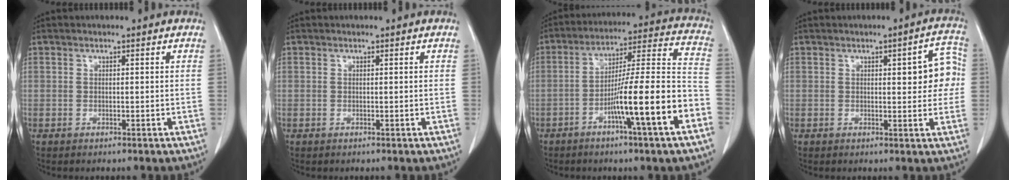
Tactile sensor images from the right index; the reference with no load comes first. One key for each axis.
{"total": 0.0}
{"total": 16.5, "fx": -6.8, "fy": -0.3, "fz": 15.1, "tx": -0.237, "ty": 0.007, "tz": -0.109}
{"total": 6.5, "fx": 0.9, "fy": 2.1, "fz": 6.1, "tx": -0.068, "ty": 0.018, "tz": 0.010}